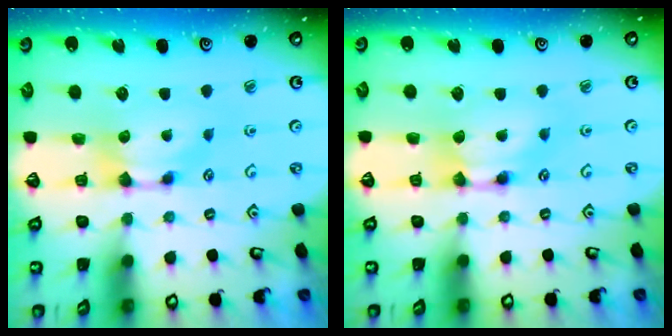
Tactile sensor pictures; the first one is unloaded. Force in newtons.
{"total": 1.8, "press": 1.8, "slide": 0.1}